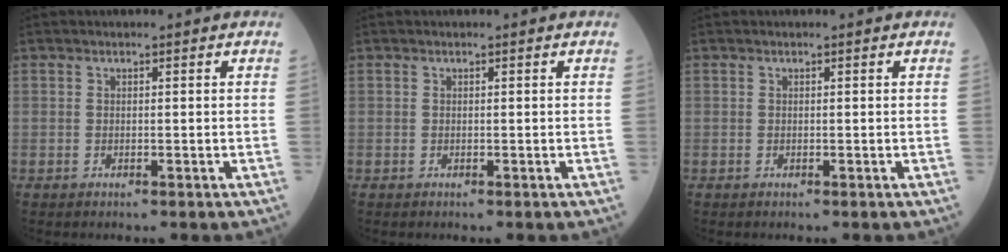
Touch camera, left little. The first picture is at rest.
{"total": 0.0}
{"total": 0.0}